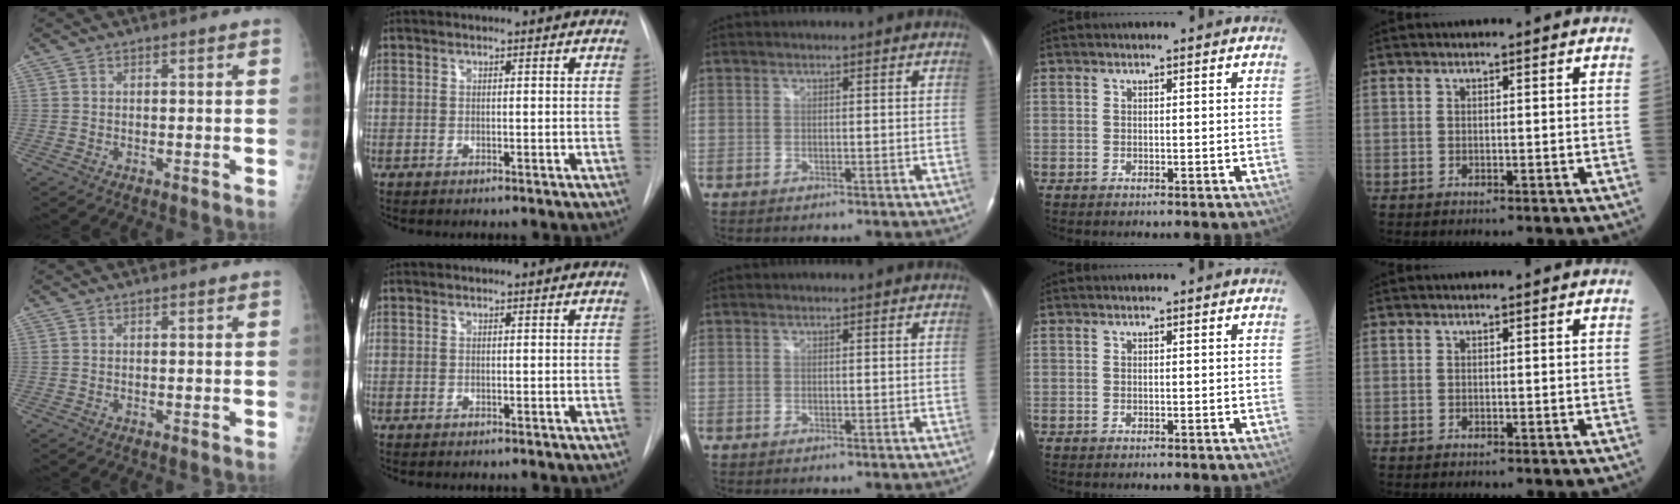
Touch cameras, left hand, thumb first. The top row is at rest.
{}